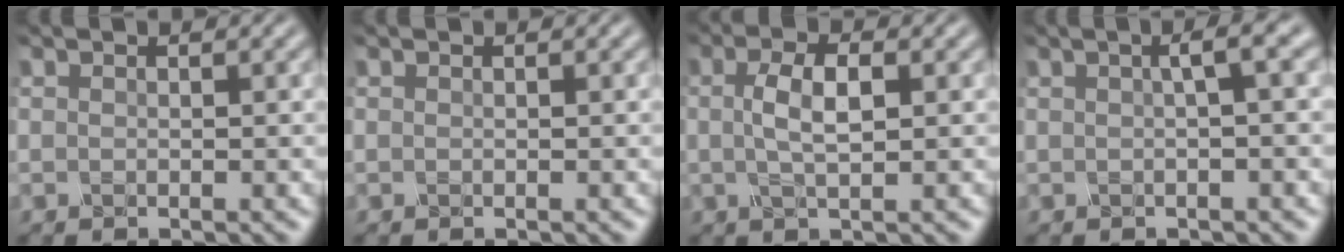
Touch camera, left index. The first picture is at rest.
{"total": 0.0}
{"total": 3.1, "force": [0.0, 1.1, 2.9], "torque": [-0.061, 0.004, -0.003]}
{"total": 3.2, "force": [0.9, 0.7, 2.9], "torque": [-0.042, 0.015, 0.010]}